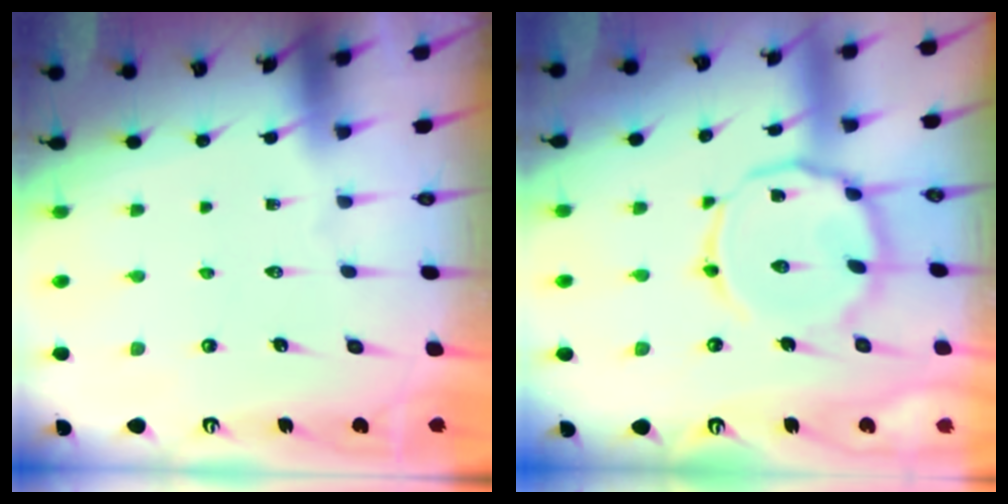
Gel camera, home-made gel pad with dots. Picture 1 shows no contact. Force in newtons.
{"total": 13.8, "press": 13.8, "slide": 1.1}